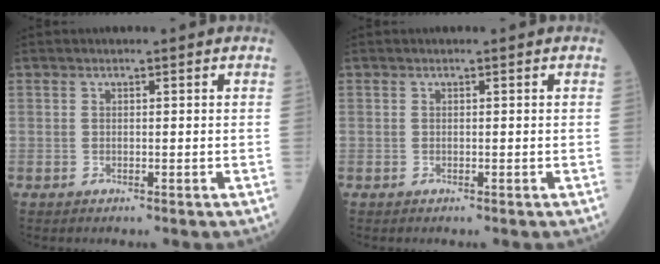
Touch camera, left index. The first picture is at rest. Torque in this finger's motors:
{"motor_torque": [0.00, 0.00, 0.00, 0.00]}